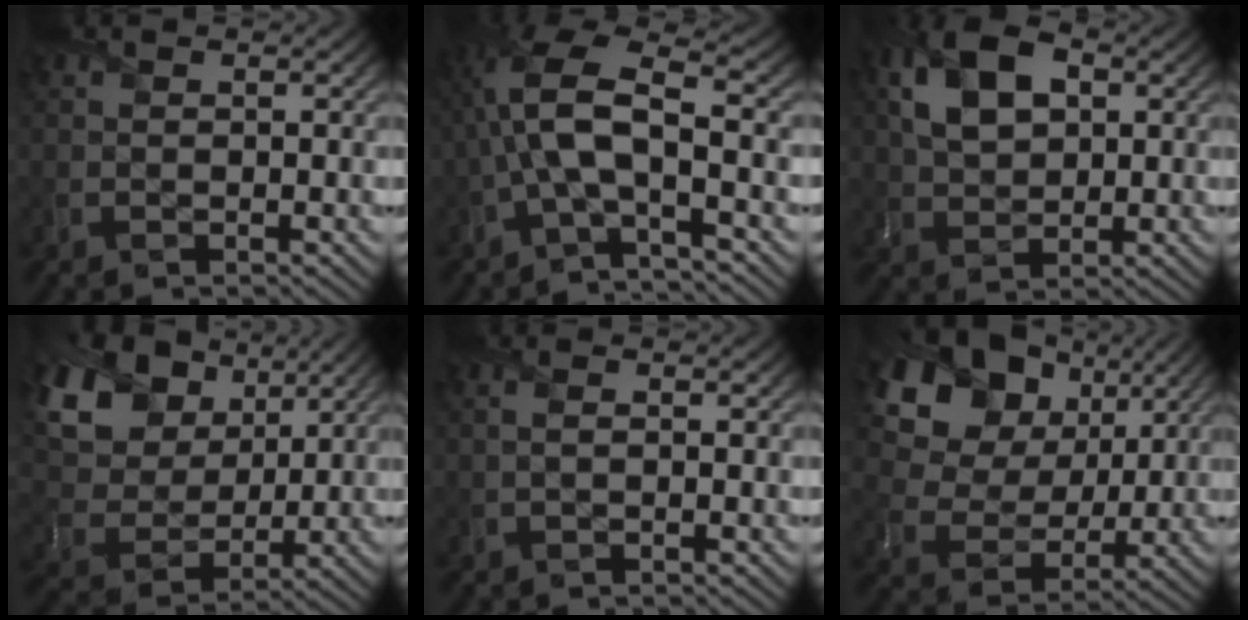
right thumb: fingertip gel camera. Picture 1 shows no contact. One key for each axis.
{"total": 9.8, "fx": -1.5, "fy": 3.7, "fz": 8.9, "tx": -0.200, "ty": 0.013, "tz": -0.043}
{"total": 9.6, "fx": 2.7, "fy": 6.0, "fz": 7.0, "tx": -0.158, "ty": 0.015, "tz": 0.044}
{"total": 16.7, "fx": 8.0, "fy": 11.3, "fz": 9.3, "tx": -0.258, "ty": 0.045, "tz": 0.148}
{"total": 1.0, "fx": -0.1, "fy": 0.2, "fz": 0.9, "tx": -0.023, "ty": 0.001, "tz": -0.003}
{"total": 16.9, "fx": 8.1, "fy": 11.8, "fz": 9.0, "tx": -0.213, "ty": 0.040, "tz": 0.138}